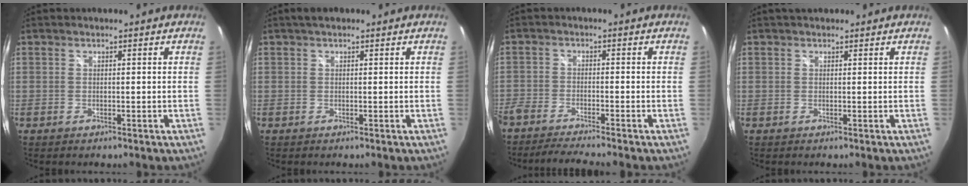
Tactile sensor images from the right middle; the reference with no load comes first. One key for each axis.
{"total": 2.1, "fx": 1.4, "fy": 0.9, "fz": 1.3, "tx": -0.019, "ty": 0.010, "tz": 0.020}
{"total": 6.6, "fx": -6.0, "fy": -0.1, "fz": 2.6, "tx": -0.076, "ty": -0.014, "tz": -0.108}
{"total": 2.2, "fx": 1.7, "fy": 1.2, "fz": 0.8, "tx": -0.009, "ty": 0.009, "tz": 0.024}